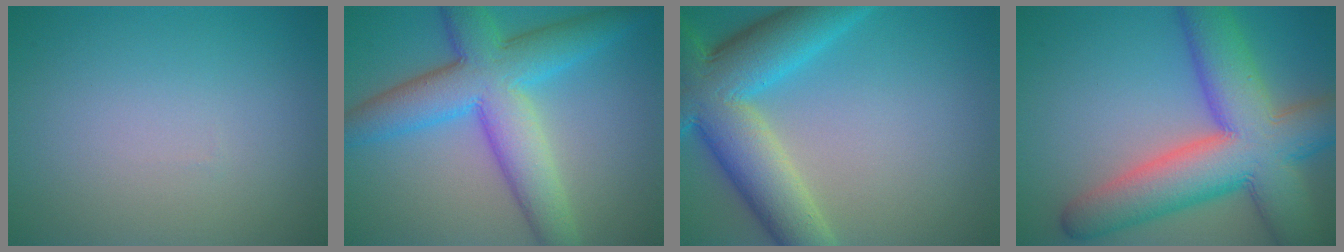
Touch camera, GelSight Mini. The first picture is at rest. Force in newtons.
{"total": 9.0, "press": 9.0, "slide": 0.1}
{"total": 10.4, "press": 10.4, "slide": 0.5}
{"total": 12.3, "press": 12.3, "slide": 0.5}